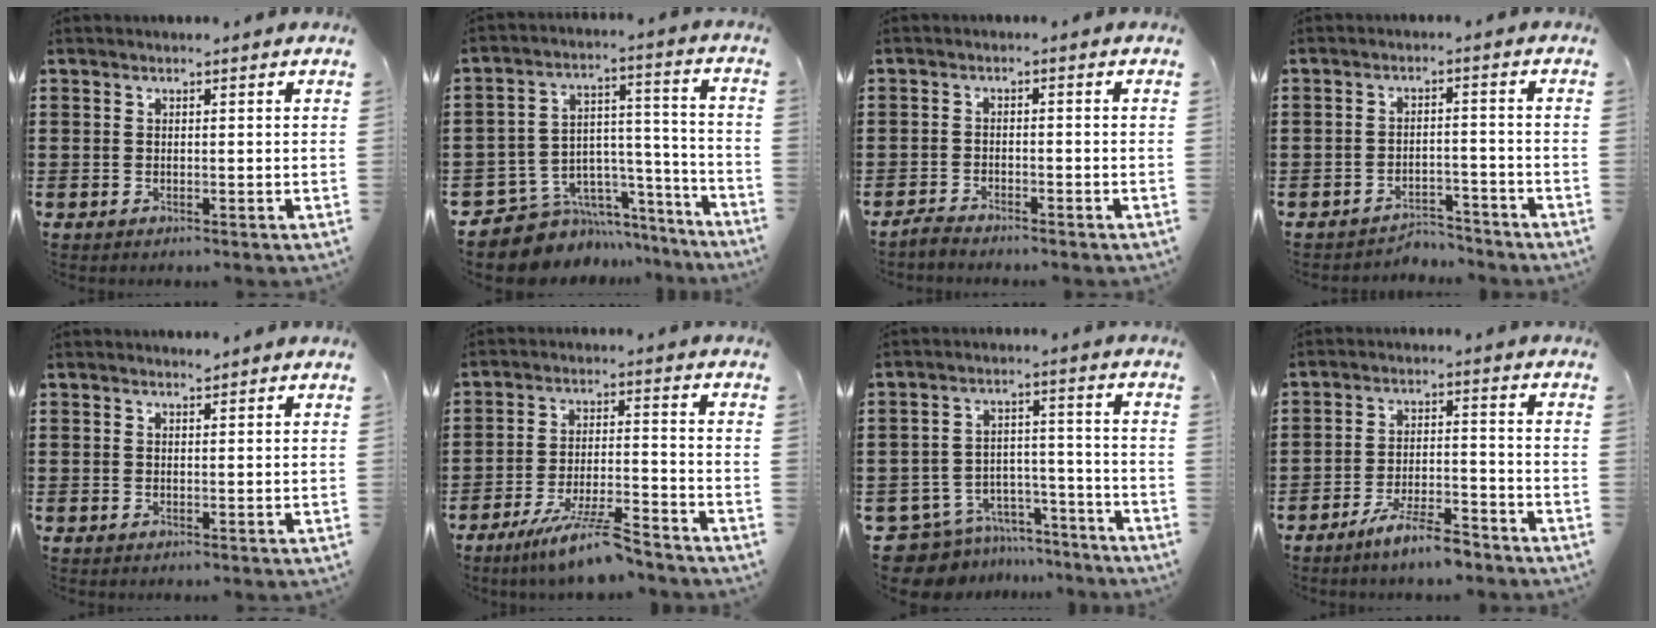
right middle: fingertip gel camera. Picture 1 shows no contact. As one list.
[{"total": 7.3, "force": [-6.0, 4.1, 0.7], "torque": [-0.021, 0.010, -0.110]}, {"total": 1.8, "force": [-1.7, 0.0, 0.3], "torque": [-0.011, 0.000, -0.033]}, {"total": 3.2, "force": [-3.2, 0.3, 0.2], "torque": [-0.011, 0.000, -0.067]}, {"total": 1.1, "force": [1.1, 0.2, 0.1], "torque": [-0.005, -0.002, 0.022]}, {"total": 8.0, "force": [-6.4, 0.6, 4.8], "torque": [-0.100, -0.010, -0.119]}, {"total": 8.0, "force": [-7.5, 2.5, 1.1], "torque": [-0.038, 0.020, -0.150]}, {"total": 6.1, "force": [-5.2, 0.5, 3.2], "torque": [-0.065, -0.005, -0.097]}]